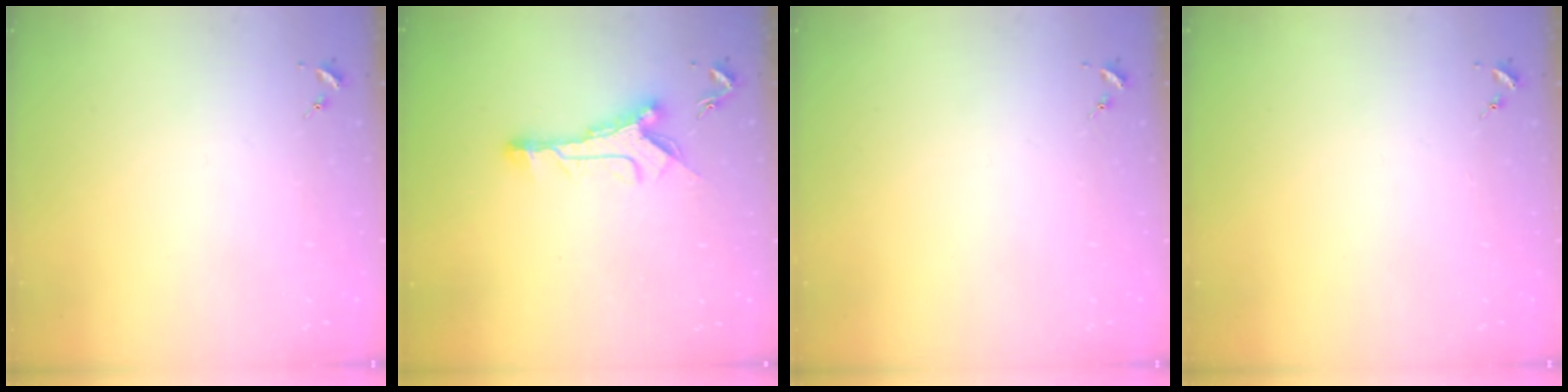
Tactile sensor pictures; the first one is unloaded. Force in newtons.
{"total": 10.9, "press": 10.9, "slide": 0.5}
{"total": 0.0}
{"total": 0.0}